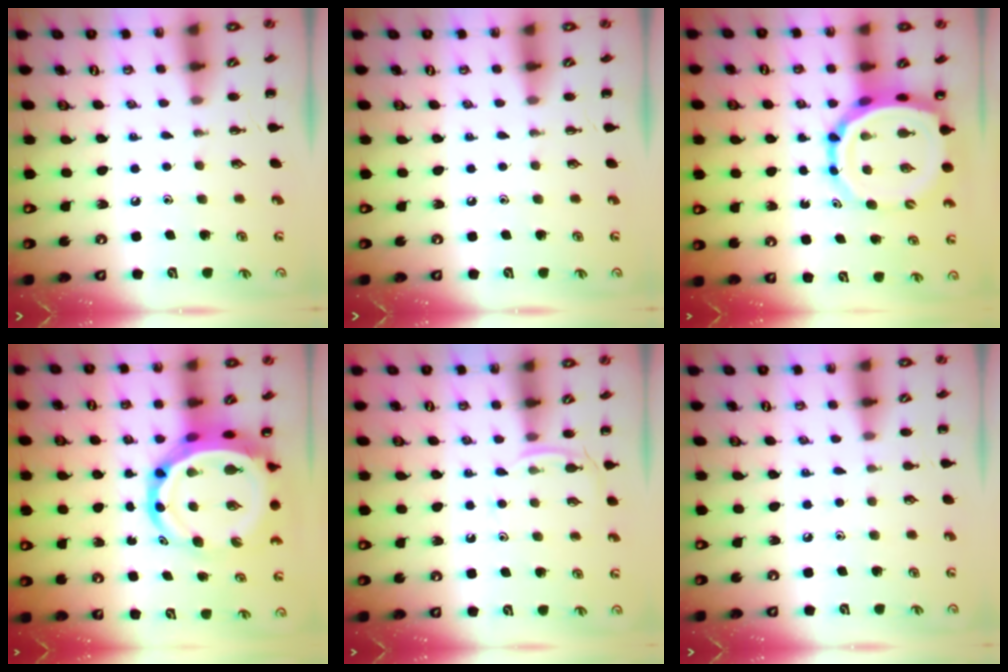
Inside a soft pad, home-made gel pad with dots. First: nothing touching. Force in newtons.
{"total": 0.0}
{"total": 10.8, "press": 10.4, "slide": 3.0}
{"total": 12.8, "press": 12.2, "slide": 3.6}
{"total": 4.5, "press": 4.3, "slide": 1.3}
{"total": 5.1, "press": 4.8, "slide": 1.8}